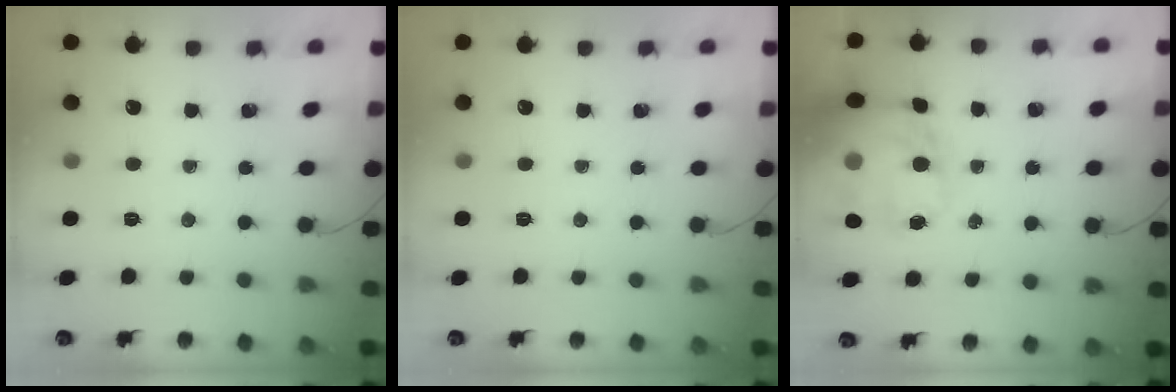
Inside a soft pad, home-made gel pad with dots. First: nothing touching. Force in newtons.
{"total": 0.0}
{"total": 18.6, "press": 18.0, "slide": 4.4}